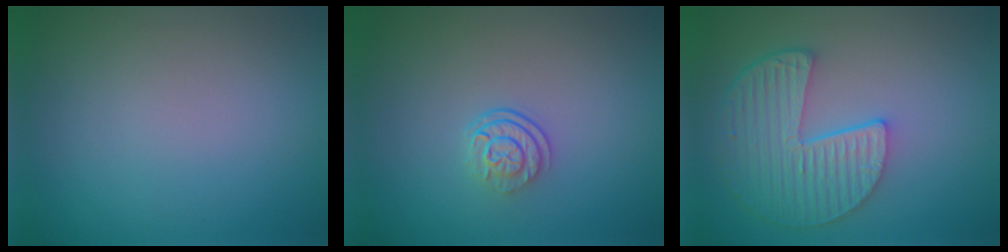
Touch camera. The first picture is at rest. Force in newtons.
{"total": 2.6, "press": 1.8, "slide": 1.9}
{"total": 6.2, "press": 4.7, "slide": 4.0}